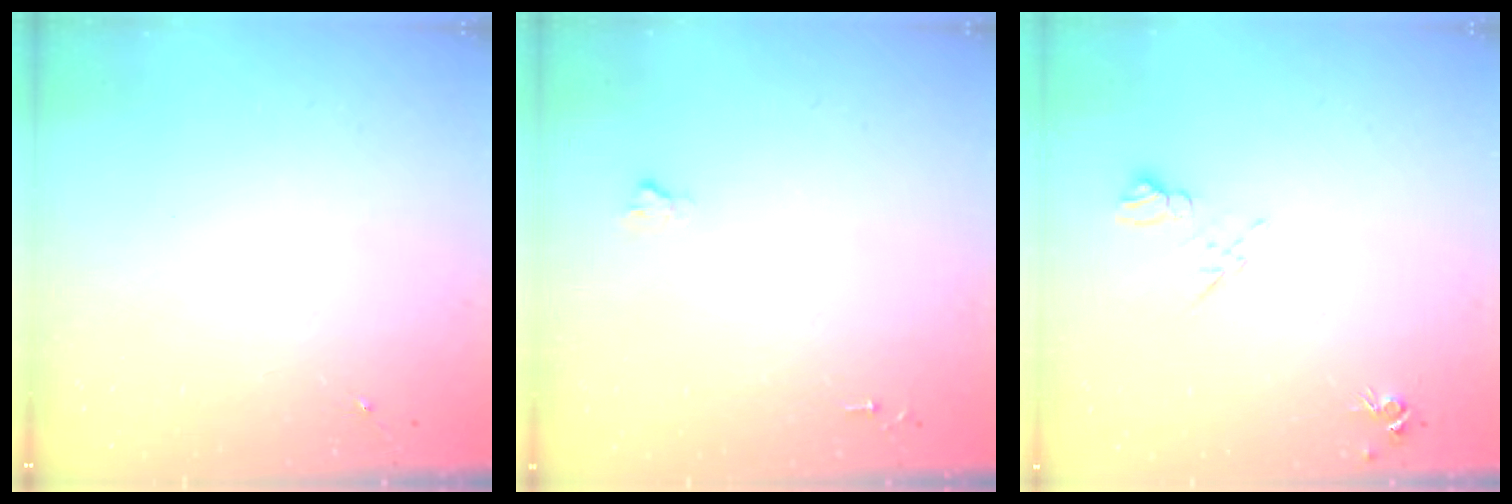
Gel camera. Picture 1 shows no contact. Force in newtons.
{"total": 1.6, "press": 1.6, "slide": 0.2}
{"total": 7.8, "press": 7.8, "slide": 0.9}